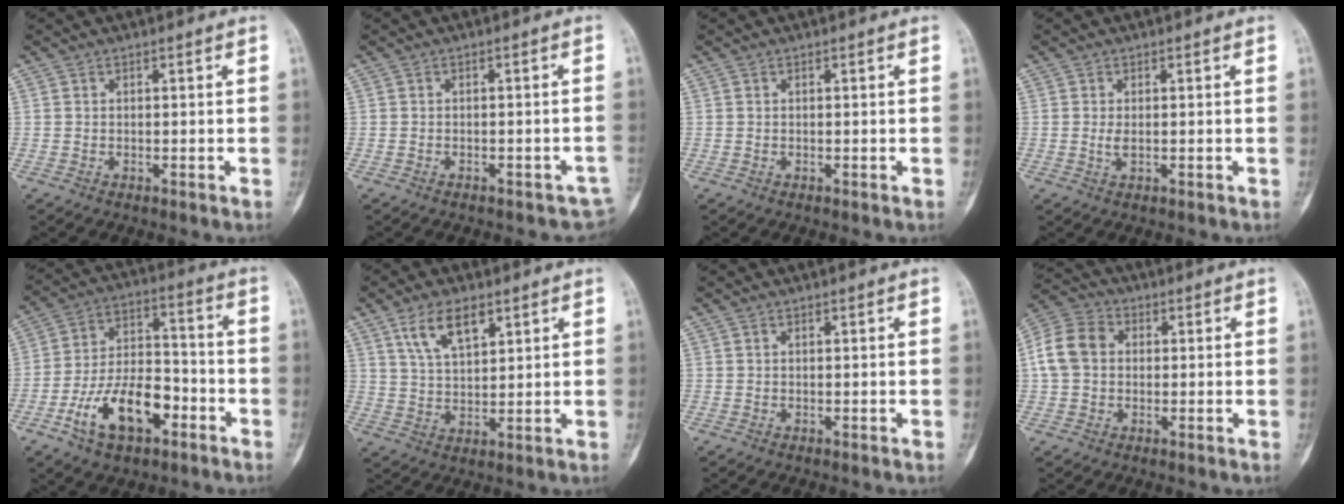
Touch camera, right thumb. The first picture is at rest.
{"total": 4.3, "force": [-3.1, 2.3, 1.9], "torque": [-0.014, 0.029, -0.032]}
{"total": 0.0}
{"total": 1.5, "force": [-0.2, 0.6, 1.4], "torque": [-0.029, -0.004, -0.002]}
{"total": 15.5, "force": [-6.8, 8.4, 11.1], "torque": [-0.181, 0.047, -0.120]}
{"total": 8.4, "force": [4.7, 3.8, 5.8], "torque": [-0.096, -0.020, 0.093]}
{"total": 0.0}
{"total": 8.6, "force": [0.8, 6.9, 5.2], "torque": [-0.099, 0.025, 0.007]}